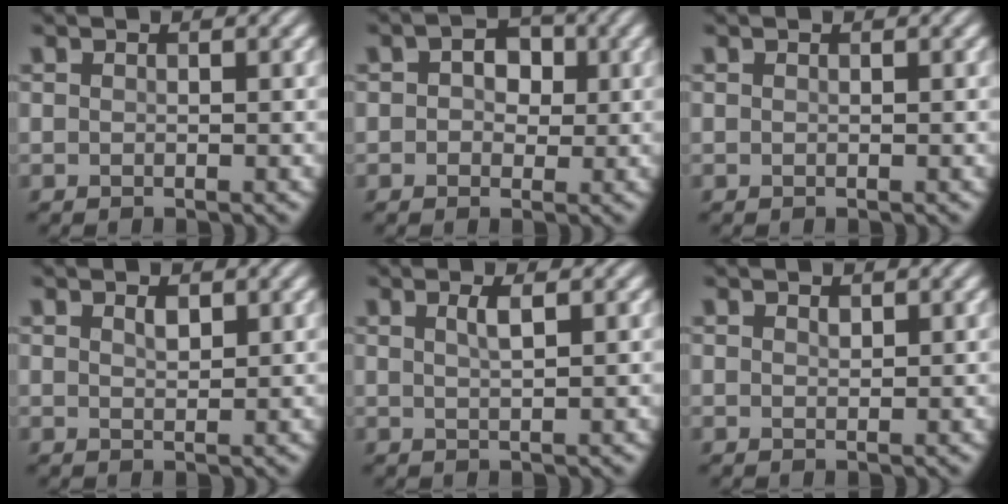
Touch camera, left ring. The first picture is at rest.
{"total": 3.2, "force": [0.6, 2.4, 2.0], "torque": [-0.022, 0.008, -0.005]}
{"total": 0.0}
{"total": 1.1, "force": [0.7, 0.4, 0.7], "torque": [-0.017, 0.000, 0.013]}
{"total": 1.7, "force": [0.7, 0.4, 1.4], "torque": [-0.023, 0.004, 0.009]}
{"total": 0.6, "force": [0.4, 0.3, 0.3], "torque": [-0.006, -0.002, 0.009]}